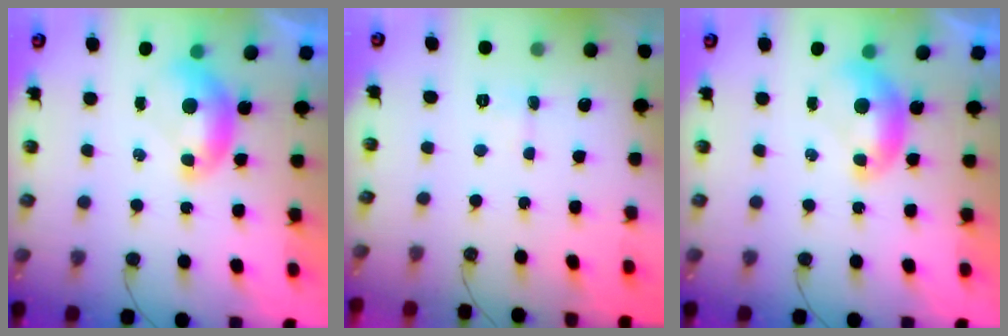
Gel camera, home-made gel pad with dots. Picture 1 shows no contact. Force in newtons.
{"total": 0.0}
{"total": 0.0}